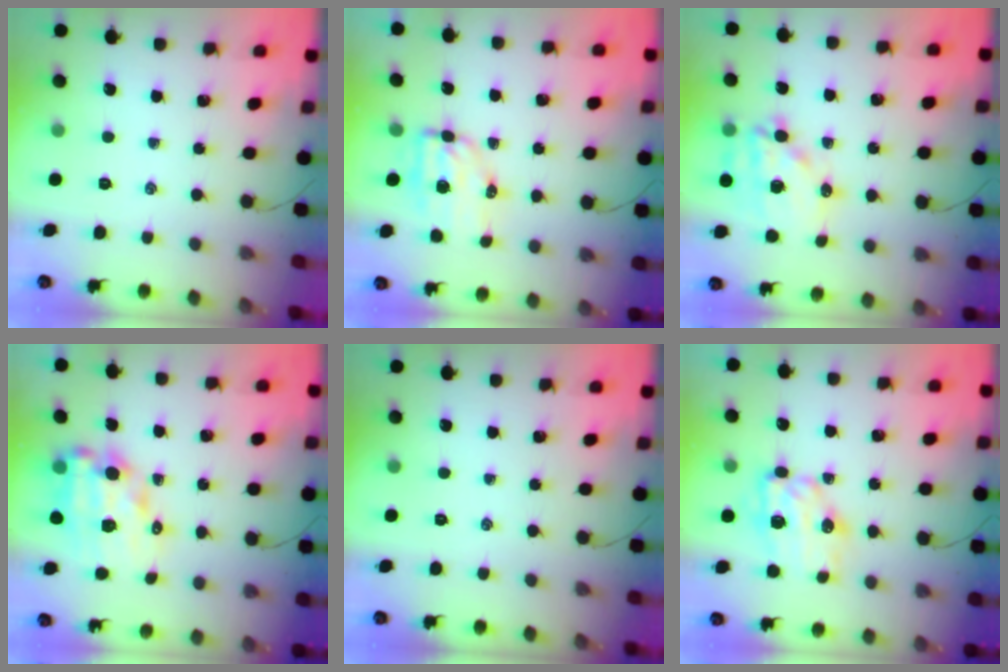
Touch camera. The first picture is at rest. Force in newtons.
{"total": 7.0, "press": 6.9, "slide": 1.0}
{"total": 14.2, "press": 13.8, "slide": 3.2}
{"total": 13.1, "press": 12.7, "slide": 3.2}
{"total": 0.0}
{"total": 9.6, "press": 9.4, "slide": 1.8}